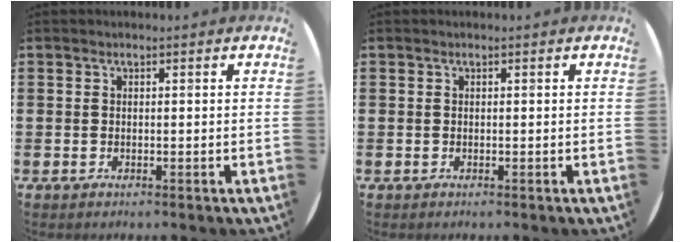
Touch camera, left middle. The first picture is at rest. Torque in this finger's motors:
{"motor_torque": [0.00, 0.00, -0.01, 0.00]}